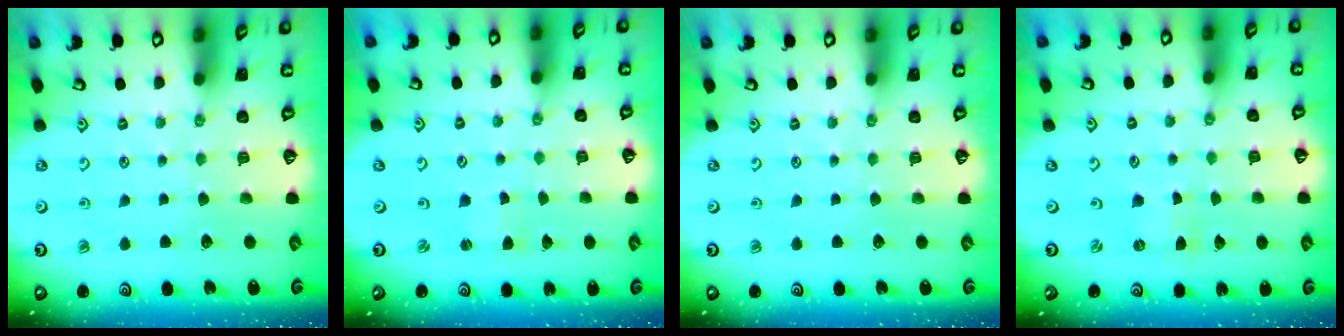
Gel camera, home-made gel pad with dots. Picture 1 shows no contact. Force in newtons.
{"total": 2.0, "press": 2.0, "slide": 0.4}
{"total": 0.0}
{"total": 0.0}